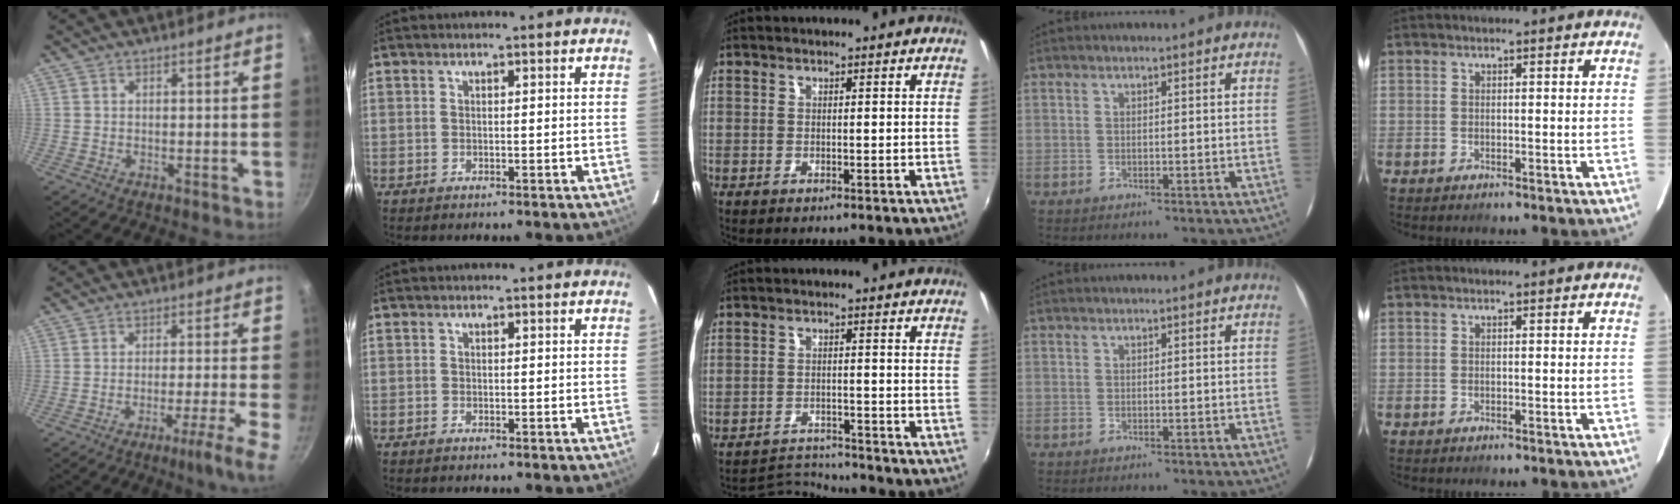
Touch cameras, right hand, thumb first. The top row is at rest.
{"thumb": {"total": 6.5, "force": [-3.4, -0.5, 5.5], "torque": [-0.087, 0.014, -0.053]}, "middle": {"total": 5.2, "force": [-5.2, -0.4, -0.8], "torque": [-0.010, 0.007, -0.093]}}